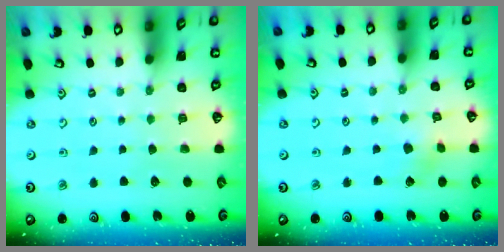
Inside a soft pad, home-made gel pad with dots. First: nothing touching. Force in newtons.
{"total": 2.5, "press": 2.3, "slide": 0.8}